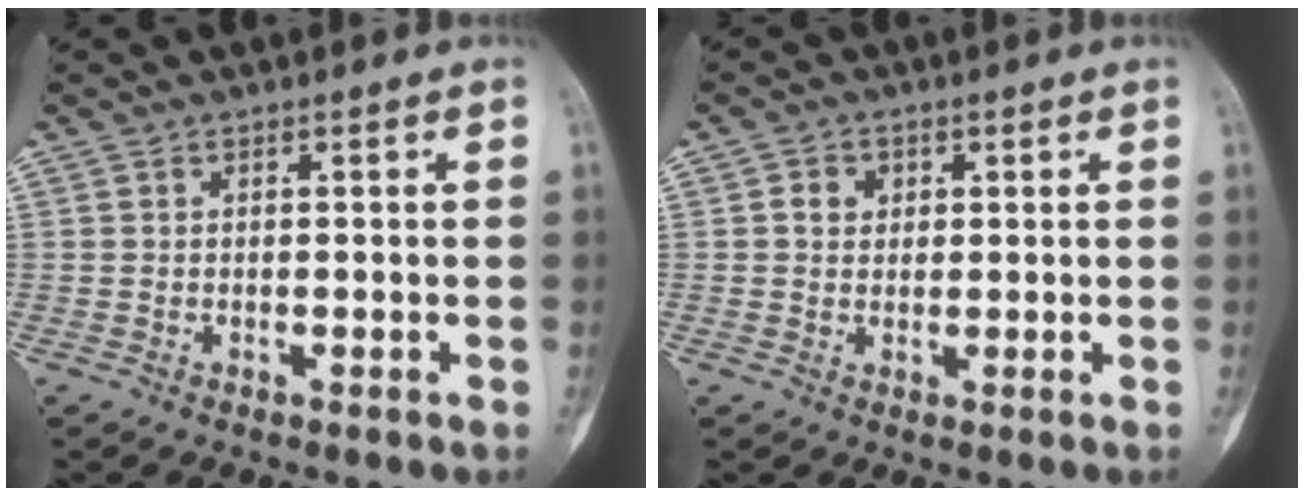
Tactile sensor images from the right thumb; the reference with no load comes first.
{"total": 3.0, "force": [0.8, 2.6, 1.2], "torque": [-0.005, 0.000, 0.011]}